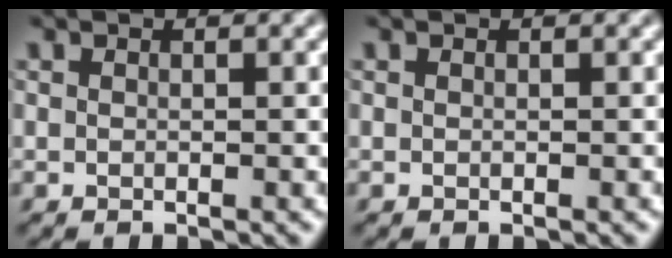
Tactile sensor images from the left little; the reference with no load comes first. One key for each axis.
{"total": 0.0}